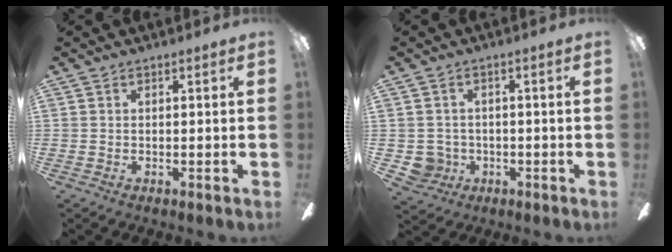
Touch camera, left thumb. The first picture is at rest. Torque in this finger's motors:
{"motor_torque": [-0.02, 0.05, -0.22, 0.14, 0.00]}